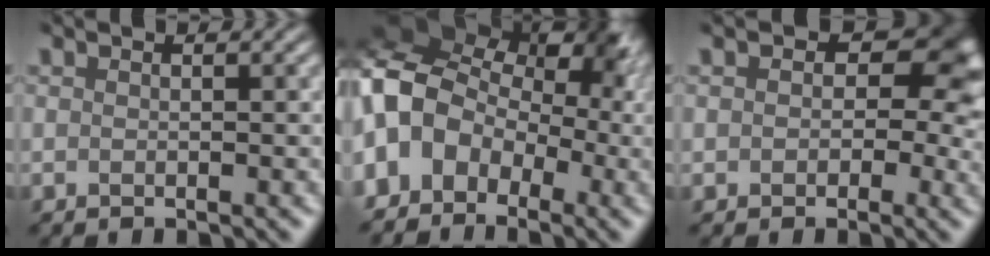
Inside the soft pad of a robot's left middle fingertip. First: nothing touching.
{"total": 9.0, "force": [-0.4, 7.3, 5.2], "torque": [-0.099, -0.006, -0.019]}
{"total": 2.8, "force": [0.3, 2.0, 2.0], "torque": [-0.011, 0.007, -0.005]}